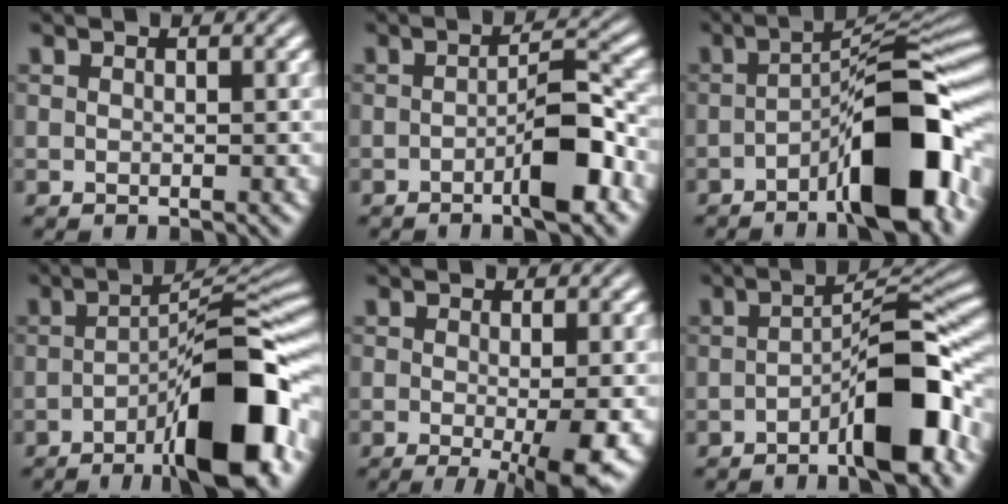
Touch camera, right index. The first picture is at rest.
{"total": 4.2, "force": [-1.7, 0.1, 3.9], "torque": [-0.042, 0.003, -0.032]}
{"total": 9.4, "force": [-3.2, 2.2, 8.6], "torque": [-0.116, -0.014, -0.038]}
{"total": 10.5, "force": [-4.2, 2.1, 9.4], "torque": [-0.121, -0.012, -0.051]}
{"total": 5.5, "force": [-2.9, 1.1, 4.5], "torque": [-0.069, -0.030, -0.032]}
{"total": 7.0, "force": [-2.7, 0.7, 6.4], "torque": [-0.081, -0.002, -0.038]}